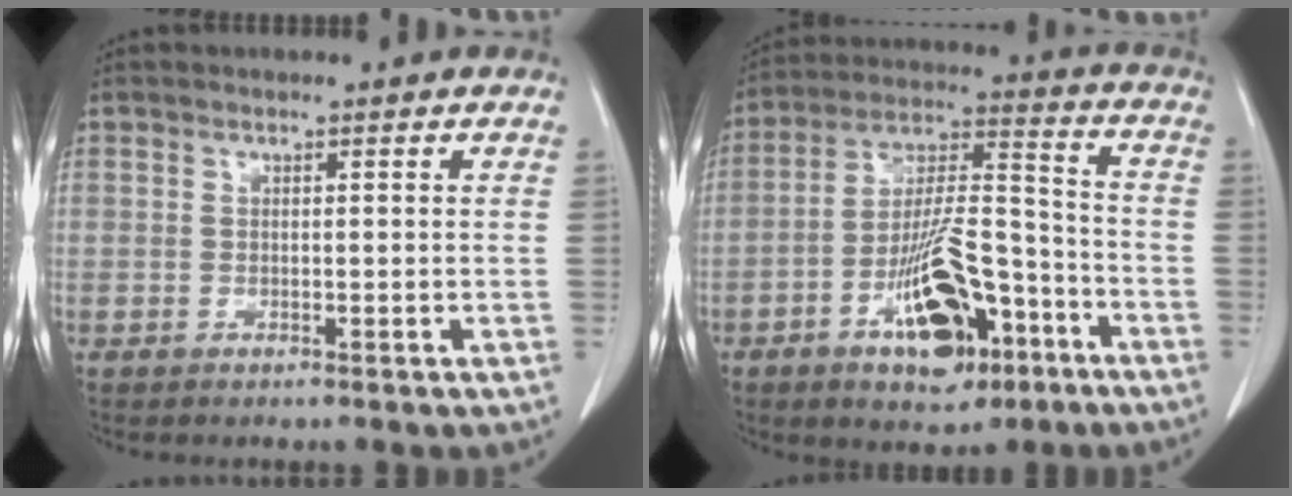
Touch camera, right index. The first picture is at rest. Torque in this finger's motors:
{"motor_torque": [1.31, -0.82, 0.38, 0.21]}